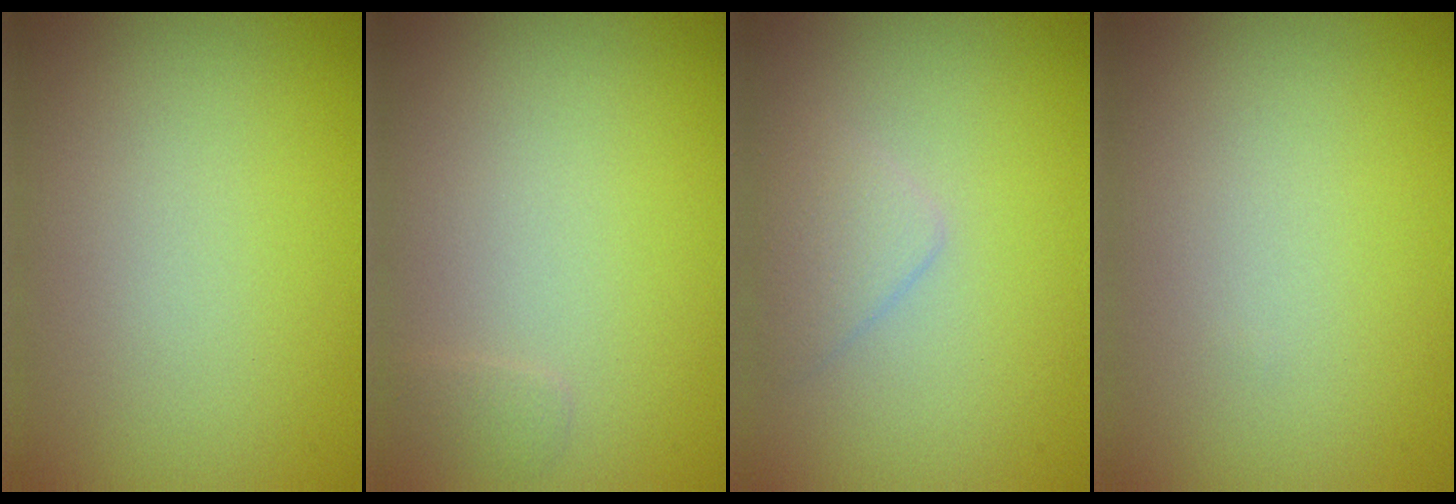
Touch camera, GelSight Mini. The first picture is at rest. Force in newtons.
{"total": 0.7, "press": 0.7, "slide": 0.0}
{"total": 1.7, "press": 1.7, "slide": 0.0}
{"total": 0.0}